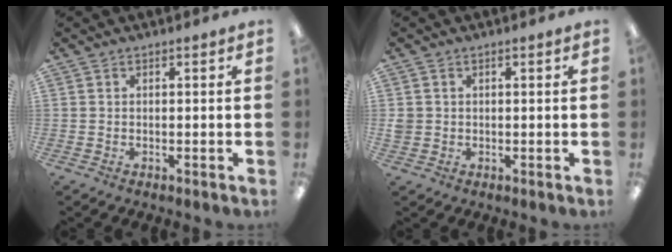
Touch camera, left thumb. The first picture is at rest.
{"total": 1.7, "force": [0.1, 1.7, 0.4], "torque": [-0.008, 0.004, 0.000]}